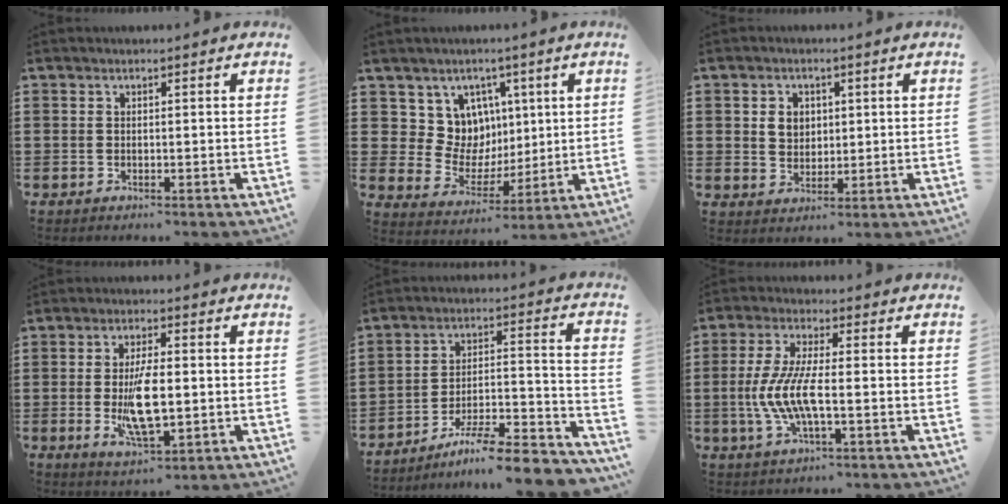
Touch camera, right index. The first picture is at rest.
{"total": 8.7, "force": [3.0, 8.0, 1.6], "torque": [-0.063, -0.024, 0.062]}
{"total": 3.5, "force": [0.9, 2.9, 1.6], "torque": [-0.035, 0.008, 0.012]}
{"total": 9.0, "force": [-0.9, 3.3, 8.3], "torque": [-0.162, -0.011, -0.020]}
{"total": 8.8, "force": [-7.5, 0.2, 4.5], "torque": [-0.061, 0.006, -0.144]}
{"total": 8.0, "force": [-2.0, 2.1, 7.5], "torque": [-0.170, -0.014, -0.045]}